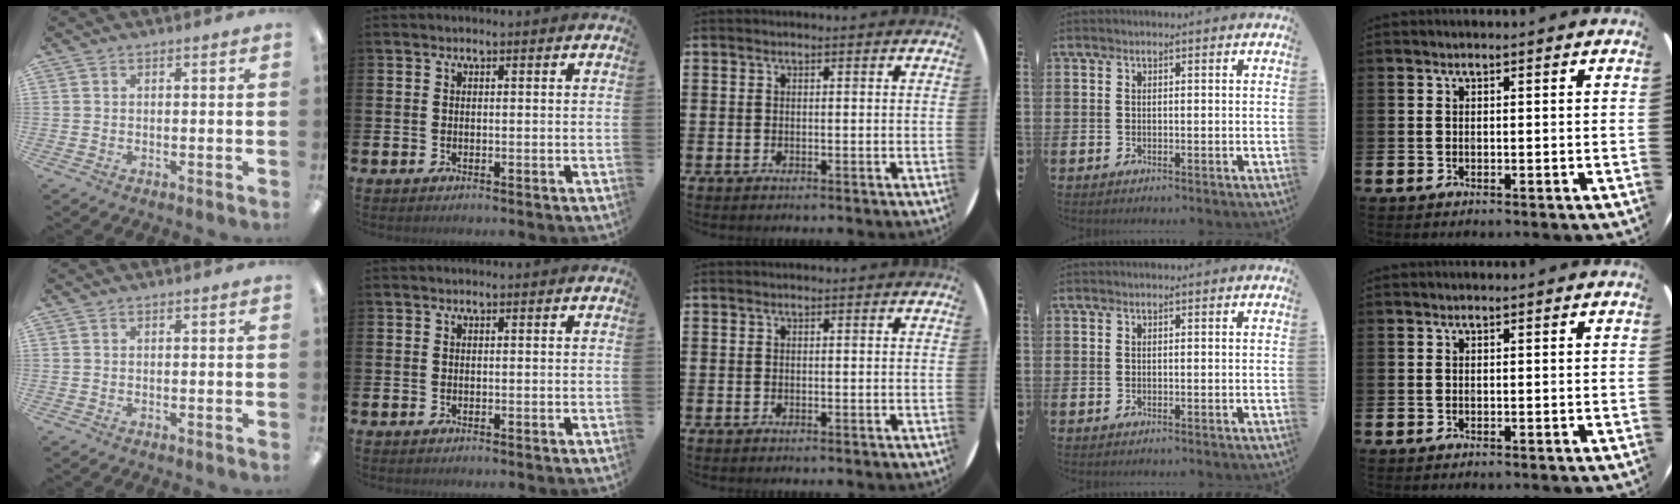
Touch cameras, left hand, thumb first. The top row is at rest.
{}